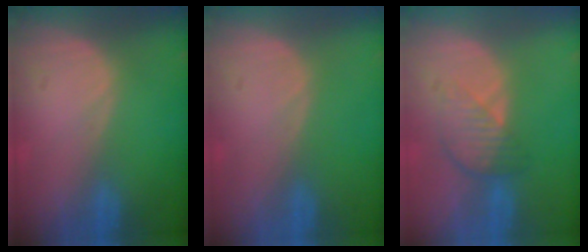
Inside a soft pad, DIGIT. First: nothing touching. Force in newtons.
{"total": 0.0}
{"total": 4.5, "press": 4.1, "slide": 1.9}